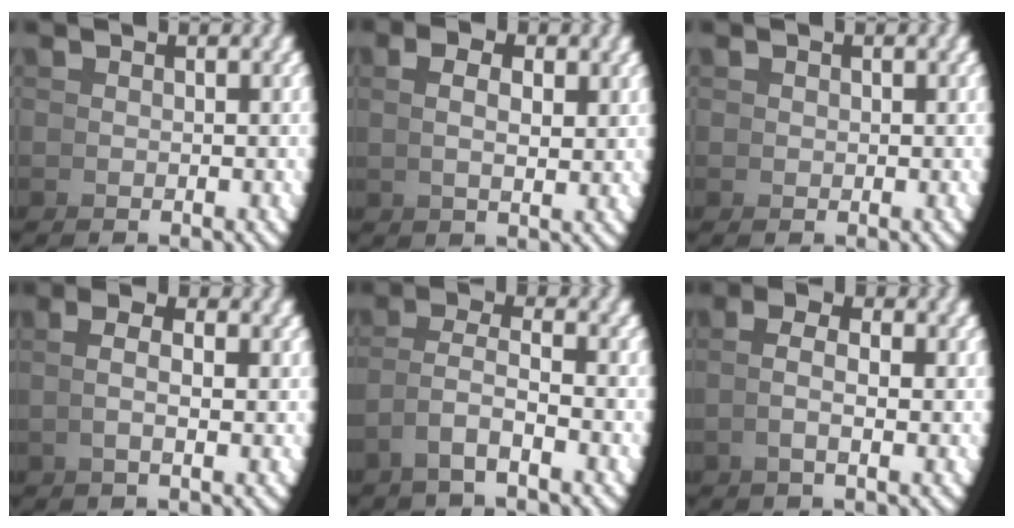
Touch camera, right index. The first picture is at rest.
{"total": 2.0, "force": [1.3, -0.4, 1.5], "torque": [-0.021, 0.001, 0.029]}
{"total": 0.6, "force": [0.5, 0.2, 0.0], "torque": [-0.001, -0.003, 0.013]}
{"total": 2.1, "force": [0.8, -0.4, 1.9], "torque": [-0.035, 0.007, 0.015]}
{"total": 2.9, "force": [0.1, 1.1, 2.7], "torque": [-0.059, -0.008, 0.005]}
{"total": 2.2, "force": [0.5, -0.1, 2.2], "torque": [-0.043, 0.003, 0.009]}